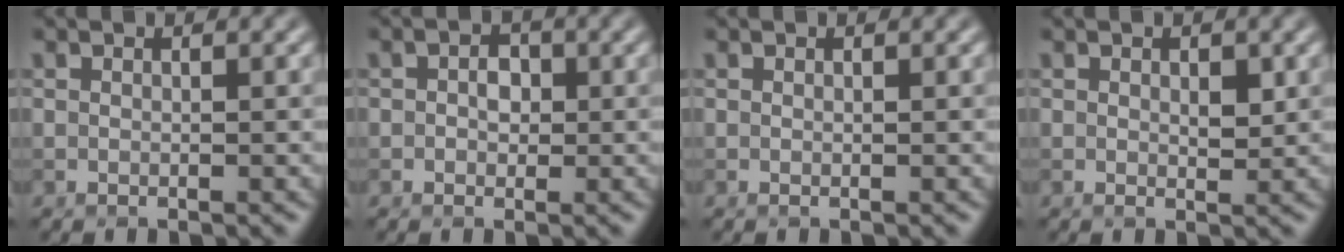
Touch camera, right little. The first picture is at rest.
{"total": 1.6, "force": [0.0, 1.2, 1.0], "torque": [-0.014, 0.000, -0.003]}
{"total": 0.0}
{"total": 1.3, "force": [0.4, 0.7, 1.1], "torque": [-0.013, -0.004, 0.007]}